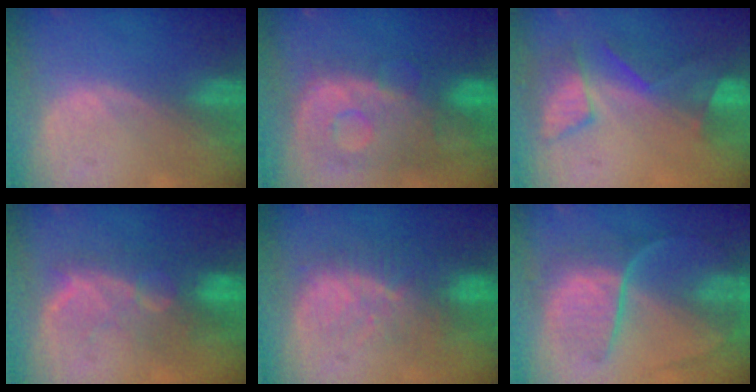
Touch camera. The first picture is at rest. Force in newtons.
{"total": 11.2, "press": 9.7, "slide": 5.6}
{"total": 8.1, "press": 7.0, "slide": 3.9}
{"total": 10.1, "press": 8.6, "slide": 5.4}
{"total": 9.9, "press": 8.5, "slide": 5.0}
{"total": 8.7, "press": 7.5, "slide": 4.5}